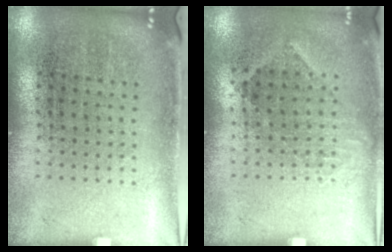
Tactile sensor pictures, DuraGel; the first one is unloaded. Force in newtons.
{"total": 0.9, "press": 0.8, "slide": 0.6}